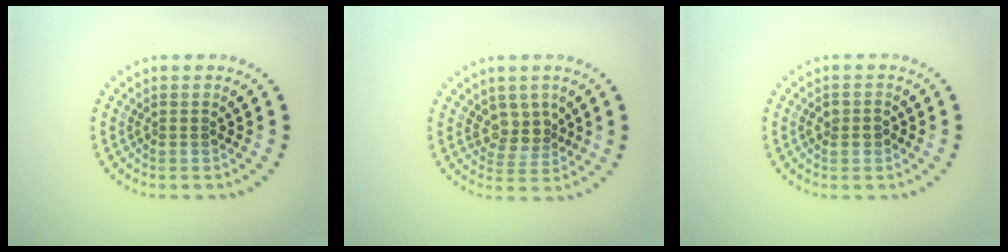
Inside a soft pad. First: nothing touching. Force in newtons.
{"total": 2.6, "press": 2.2, "slide": 1.5}
{"total": 1.4, "press": 1.4, "slide": 0.2}